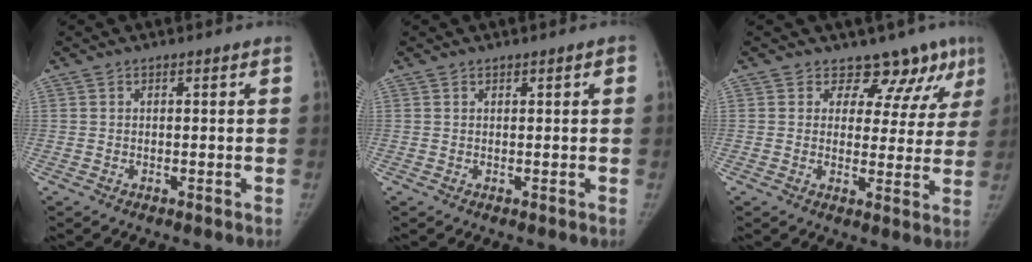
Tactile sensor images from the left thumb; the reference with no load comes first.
{"total": 0.7, "force": [0.3, 0.2, 0.6], "torque": [-0.006, 0.002, 0.003]}
{"total": 10.0, "force": [7.7, 5.9, 2.5], "torque": [0.024, -0.035, 0.073]}